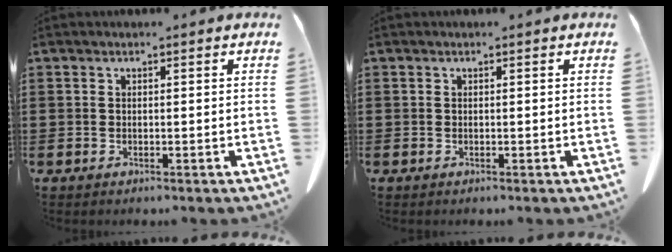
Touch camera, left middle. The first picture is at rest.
{"total": 0.0}